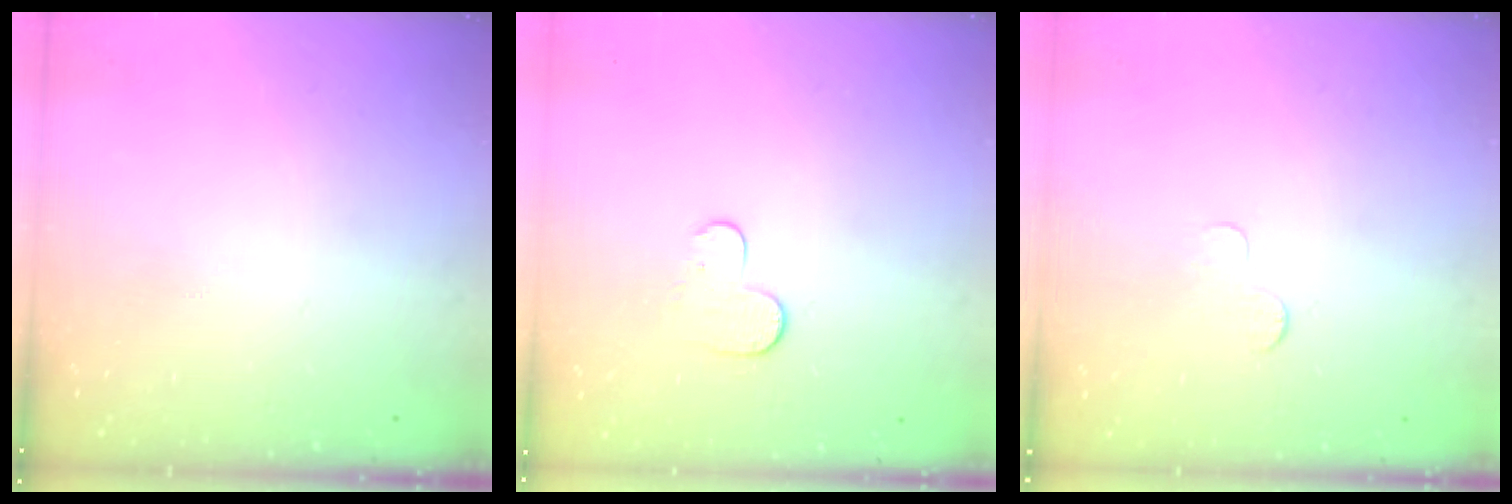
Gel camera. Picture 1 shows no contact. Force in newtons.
{"total": 6.2, "press": 6.1, "slide": 0.6}
{"total": 3.0, "press": 2.9, "slide": 0.3}